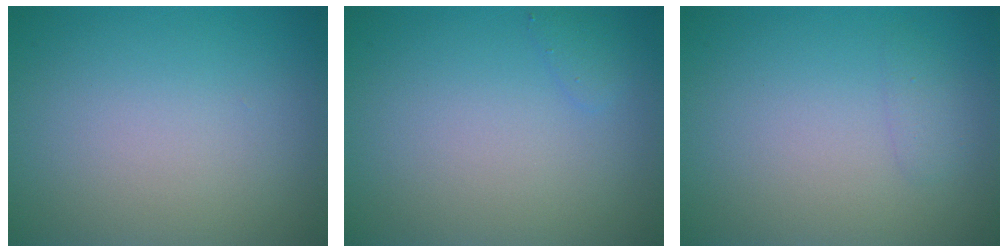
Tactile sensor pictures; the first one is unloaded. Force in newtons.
{"total": 0.8, "press": 0.8, "slide": 0.1}
{"total": 0.9, "press": 0.9, "slide": 0.1}